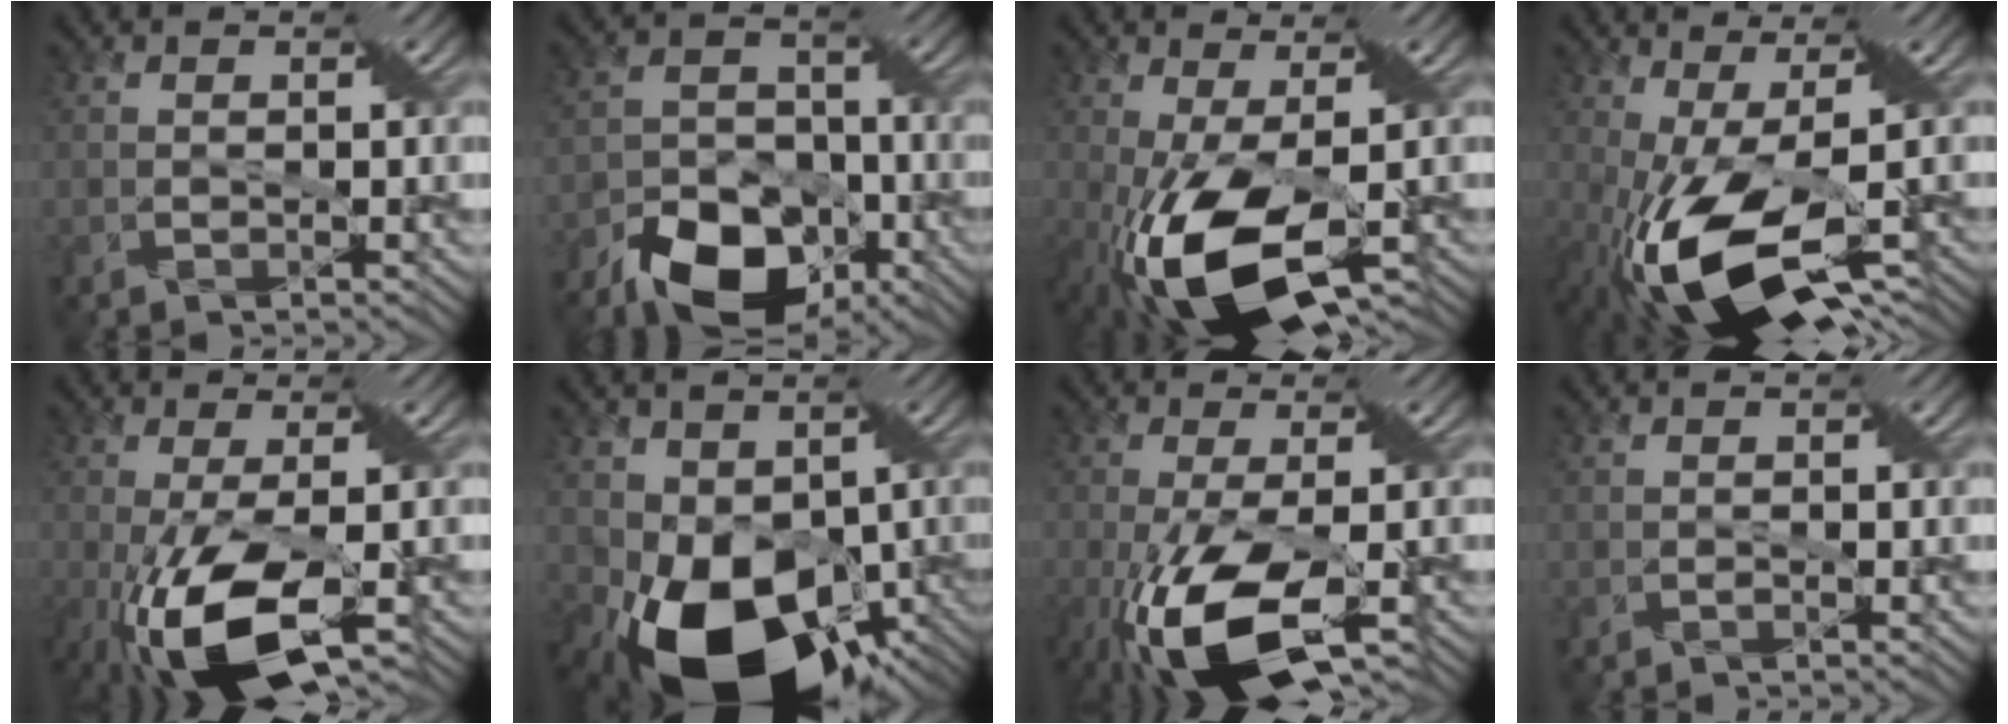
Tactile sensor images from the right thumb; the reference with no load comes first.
{"total": 13.7, "force": [-8.5, 7.8, 7.4], "torque": [-0.142, -0.026, -0.157]}
{"total": 12.1, "force": [-4.2, 4.9, 10.2], "torque": [-0.221, -0.037, -0.070]}
{"total": 13.0, "force": [-4.9, 4.5, 11.2], "torque": [-0.223, -0.023, -0.080]}
{"total": 11.0, "force": [-4.3, 3.8, 9.4], "torque": [-0.201, -0.038, -0.070]}
{"total": 14.5, "force": [-3.2, 10.0, 10.0], "torque": [-0.170, -0.045, -0.046]}
{"total": 12.4, "force": [-5.3, 4.3, 10.3], "torque": [-0.223, -0.038, -0.088]}
{"total": 0.0}